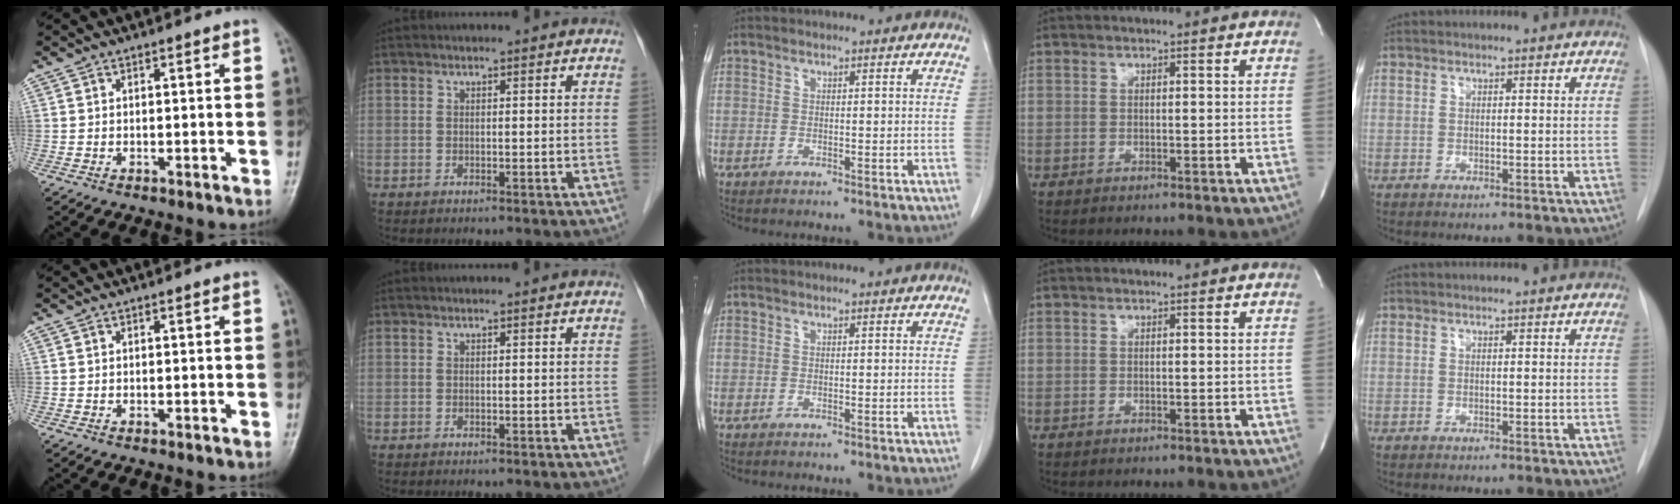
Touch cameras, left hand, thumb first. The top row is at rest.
{}